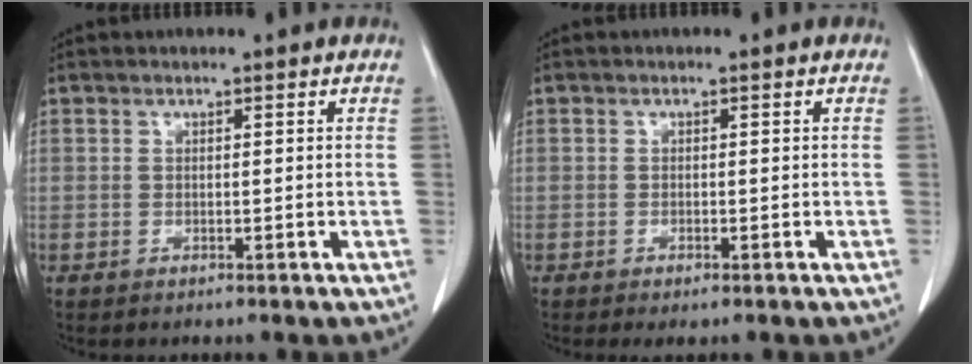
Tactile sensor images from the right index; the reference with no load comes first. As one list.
[{"total": 1.1, "force": [-0.8, 0.2, 0.8], "torque": [-0.015, -0.004, -0.008]}]